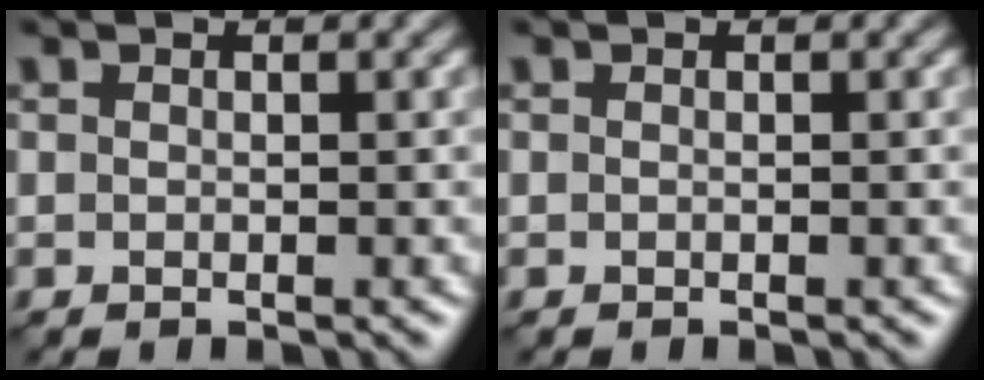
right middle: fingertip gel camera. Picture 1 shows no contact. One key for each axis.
{"total": 0.0}